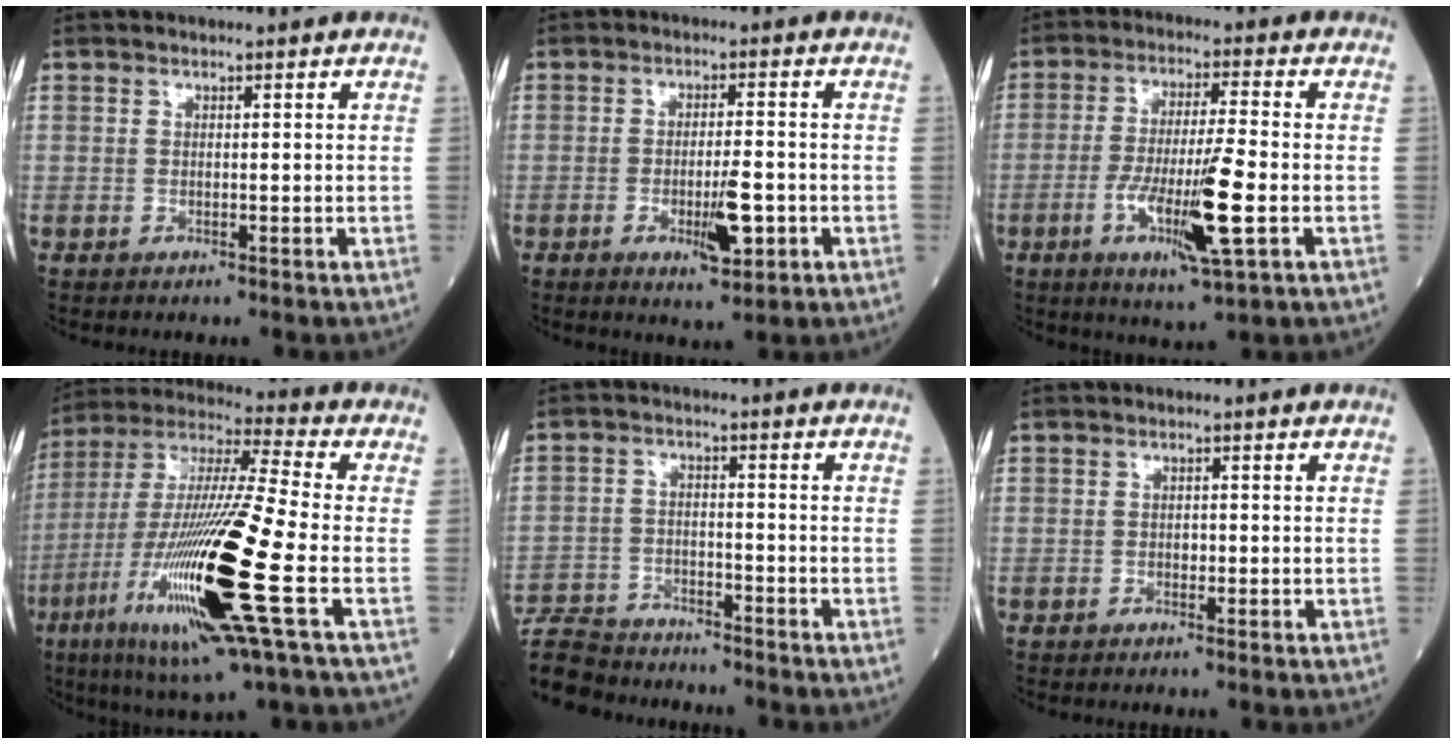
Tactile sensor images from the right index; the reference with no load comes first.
{"total": 5.9, "force": [-1.8, 1.4, 5.5], "torque": [-0.089, -0.005, -0.023]}
{"total": 11.4, "force": [-3.2, 0.5, 10.9], "torque": [-0.202, -0.017, -0.057]}
{"total": 23.4, "force": [-7.1, 1.2, 22.3], "torque": [-0.455, -0.038, -0.133]}
{"total": 9.3, "force": [-9.0, 1.7, 1.0], "torque": [-0.025, -0.001, -0.167]}
{"total": 0.5, "force": [-0.1, 0.2, 0.4], "torque": [-0.007, 0.001, -0.004]}